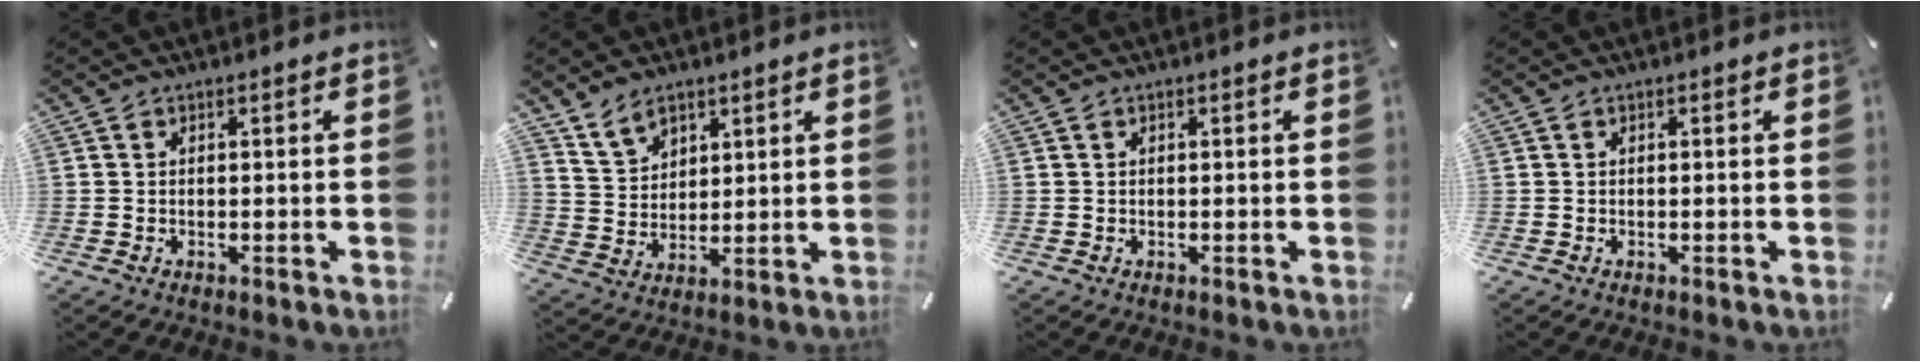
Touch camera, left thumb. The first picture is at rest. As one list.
[{"total": 6.8, "force": [4.8, 4.5, 1.7], "torque": [-0.038, -0.017, 0.090]}, {"total": 0.0}, {"total": 0.0}]